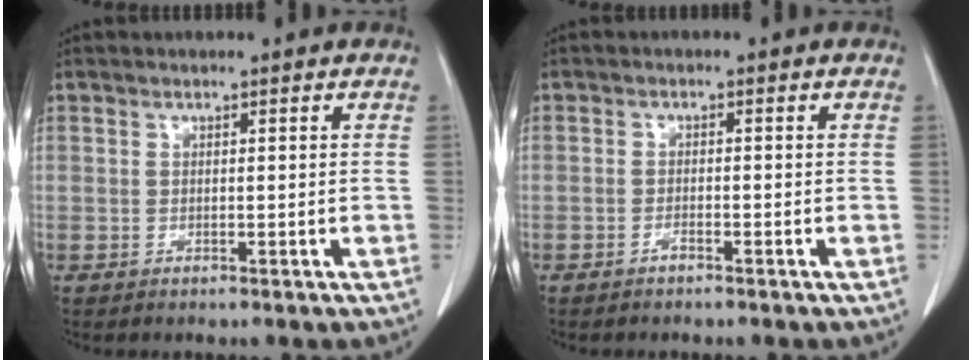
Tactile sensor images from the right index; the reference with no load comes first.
{"total": 1.0, "force": [-0.8, 0.1, 0.5], "torque": [-0.011, 0.001, -0.014]}